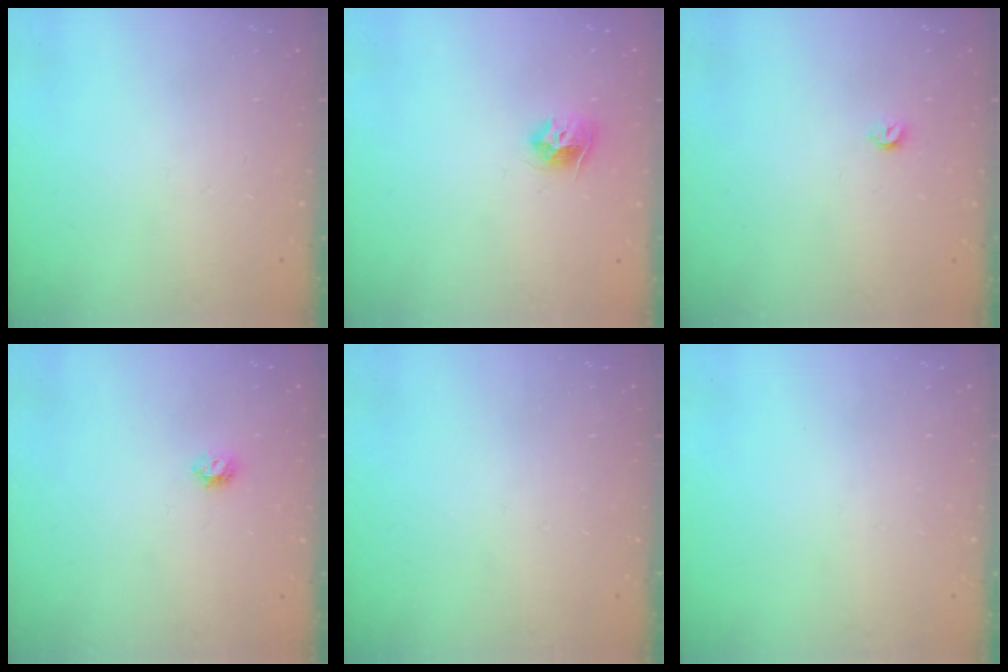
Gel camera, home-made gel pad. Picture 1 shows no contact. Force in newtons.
{"total": 8.7, "press": 8.6, "slide": 0.4}
{"total": 3.9, "press": 3.8, "slide": 0.7}
{"total": 4.9, "press": 4.9, "slide": 0.8}
{"total": 0.0}
{"total": 0.0}